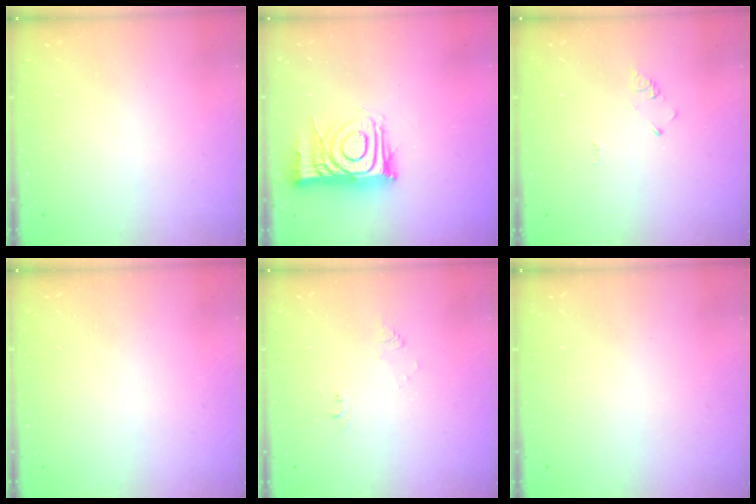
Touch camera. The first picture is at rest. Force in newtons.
{"total": 14.2, "press": 14.2, "slide": 1.2}
{"total": 2.4, "press": 2.4, "slide": 0.3}
{"total": 0.0}
{"total": 4.8, "press": 4.7, "slide": 0.6}
{"total": 1.7, "press": 1.7, "slide": 0.1}